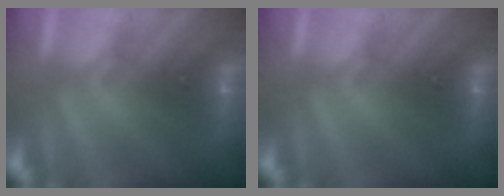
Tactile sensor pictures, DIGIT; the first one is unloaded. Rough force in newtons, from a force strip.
{"total": 0.0}